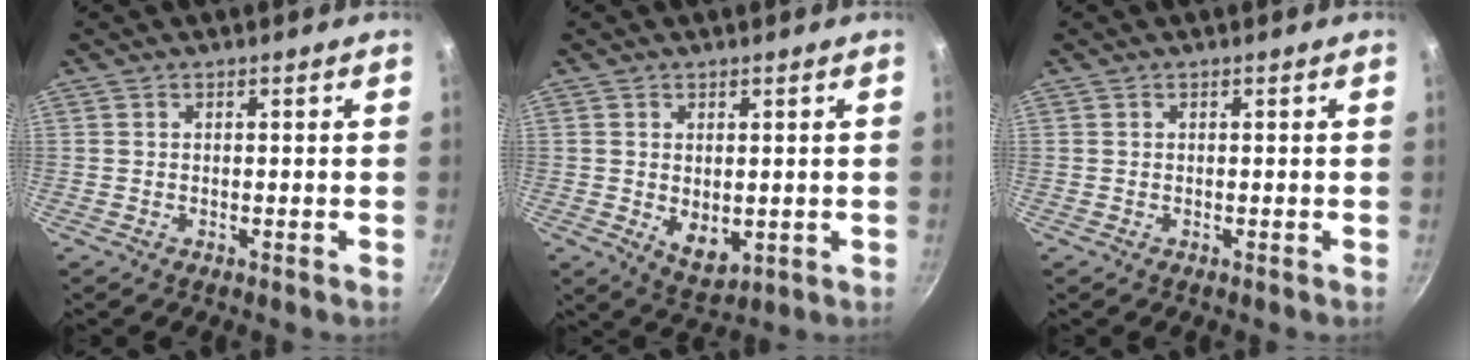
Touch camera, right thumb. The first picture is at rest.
{"total": 5.8, "force": [0.0, 3.7, 4.5], "torque": [-0.064, -0.019, 0.012]}
{"total": 0.0}